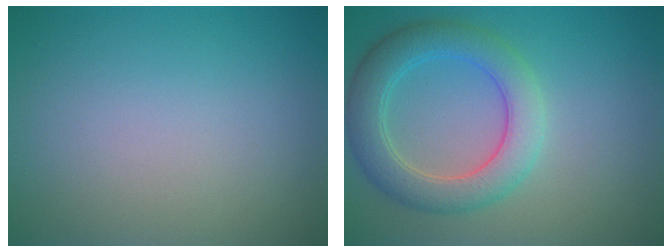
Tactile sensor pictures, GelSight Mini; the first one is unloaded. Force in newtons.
{"total": 5.2, "press": 5.2, "slide": 0.2}